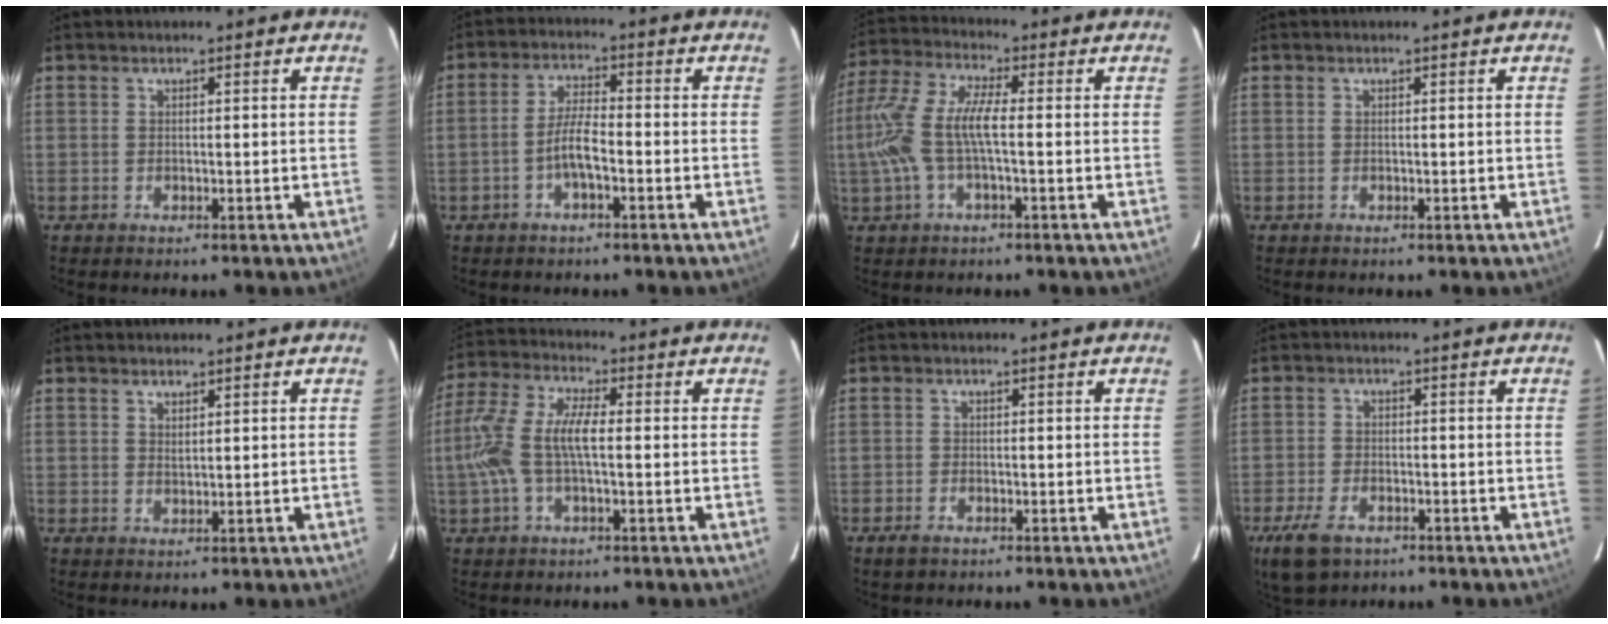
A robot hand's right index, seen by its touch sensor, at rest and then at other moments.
{"total": 4.7, "force": [-2.1, 1.1, 4.1], "torque": [-0.085, 0.006, -0.039]}
{"total": 11.8, "force": [-1.5, 3.4, 11.2], "torque": [-0.237, 0.004, -0.029]}
{"total": 0.0}
{"total": 1.3, "force": [1.0, 0.5, 0.7], "torque": [-0.010, 0.000, 0.018]}
{"total": 11.2, "force": [-0.9, 3.9, 10.5], "torque": [-0.228, 0.010, -0.019]}
{"total": 2.1, "force": [-1.5, 1.1, 1.0], "torque": [-0.022, -0.003, -0.028]}
{"total": 8.4, "force": [-5.2, 4.6, 4.9], "torque": [-0.128, -0.017, -0.093]}